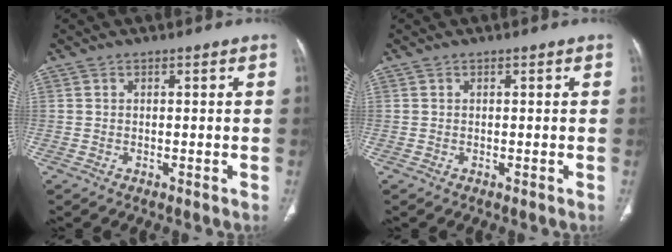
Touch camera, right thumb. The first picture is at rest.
{"total": 0.0}